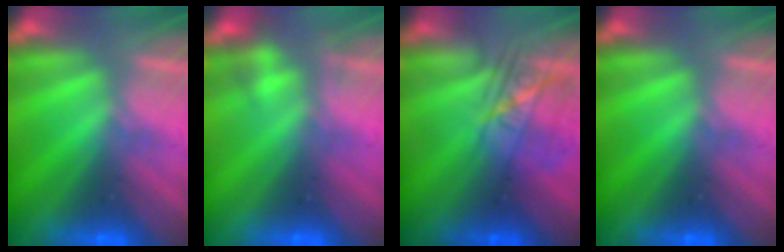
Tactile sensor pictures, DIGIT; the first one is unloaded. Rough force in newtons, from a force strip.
{"total": 2.2}
{"total": 2.4}
{"total": 0.0}